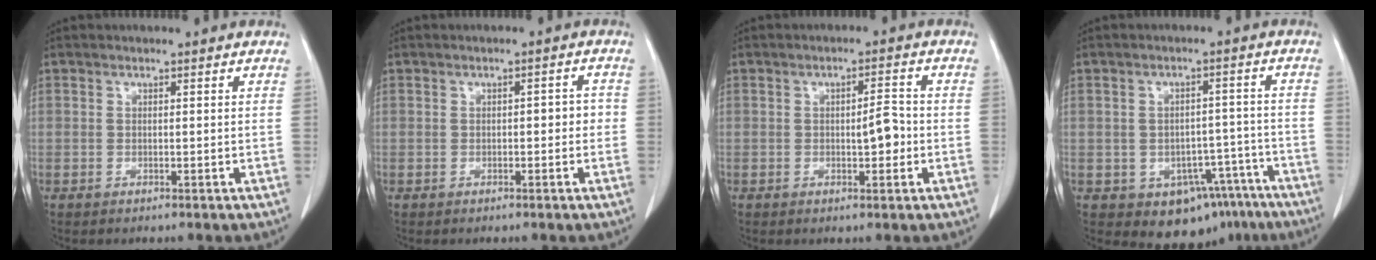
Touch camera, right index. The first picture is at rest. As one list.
[{"total": 2.2, "force": [-0.3, 1.0, 2.0], "torque": [-0.025, 0.012, -0.002]}, {"total": 3.7, "force": [-0.6, 1.0, 3.5], "torque": [-0.053, 0.003, -0.006]}, {"total": 10.4, "force": [-6.6, 6.9, 4.1], "torque": [-0.025, 0.030, -0.081]}]